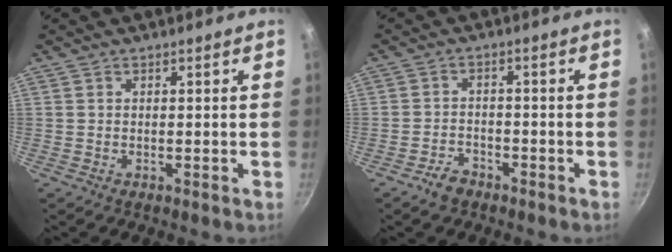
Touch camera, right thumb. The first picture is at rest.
{"total": 3.7, "force": [-2.8, 2.1, 1.3], "torque": [-0.018, 0.030, -0.045]}